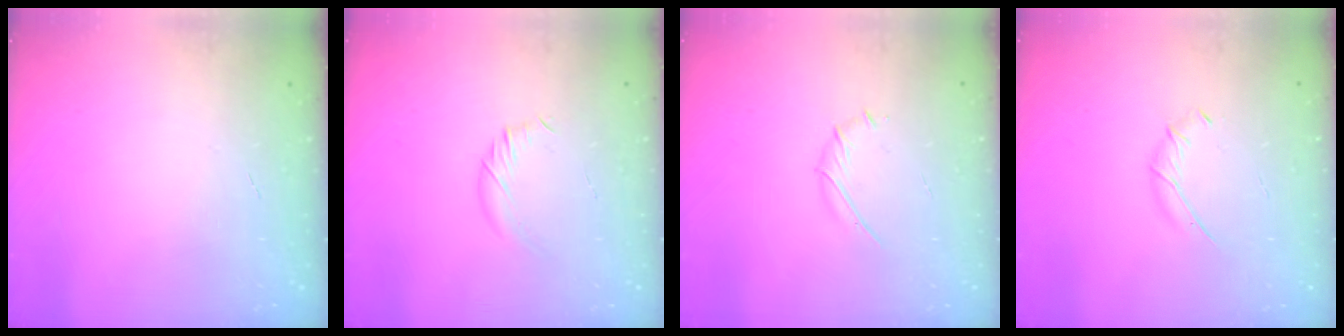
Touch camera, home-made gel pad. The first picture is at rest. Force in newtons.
{"total": 4.0, "press": 3.9, "slide": 1.1}
{"total": 3.3, "press": 3.2, "slide": 0.9}
{"total": 3.9, "press": 3.8, "slide": 0.7}